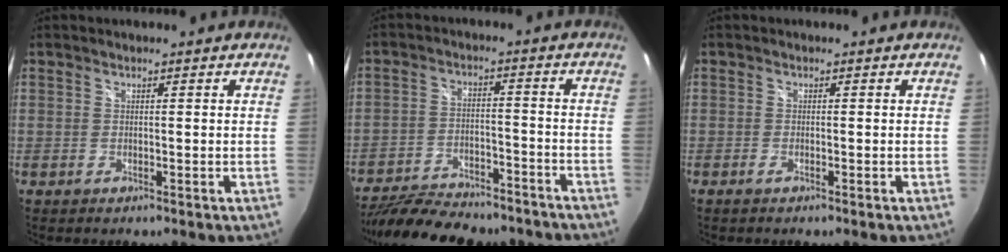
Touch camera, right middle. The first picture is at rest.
{"total": 21.0, "force": [-17.8, 6.6, 9.1], "torque": [-0.184, -0.013, -0.248]}
{"total": 0.8, "force": [-0.6, 0.0, 0.5], "torque": [-0.009, -0.001, -0.013]}